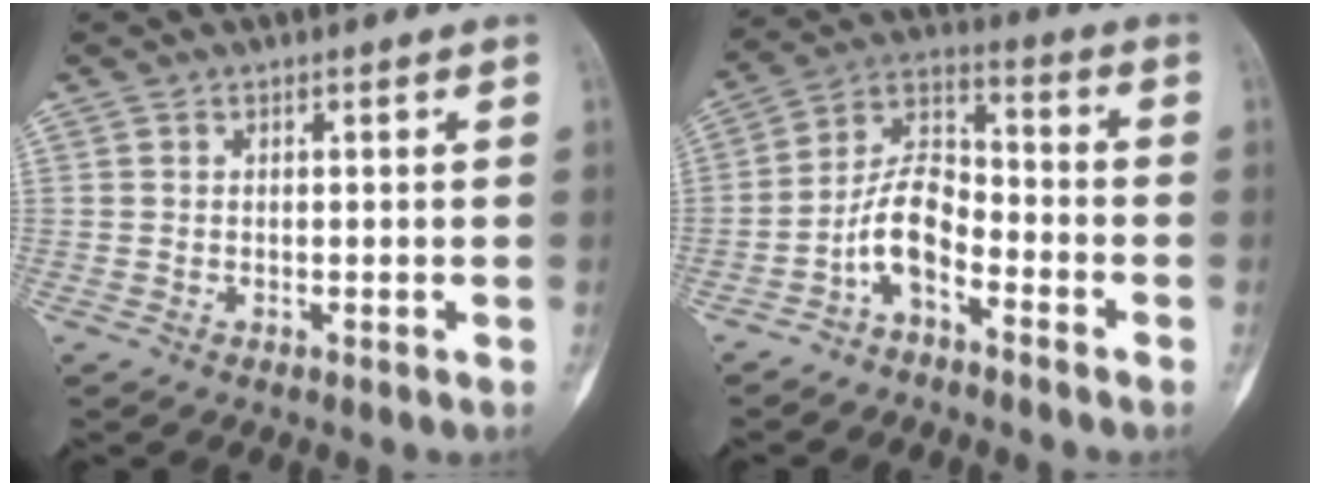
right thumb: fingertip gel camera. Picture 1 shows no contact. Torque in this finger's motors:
{"motor_torque": [-0.10, 0.37, 0.92, -0.50, 0.22]}